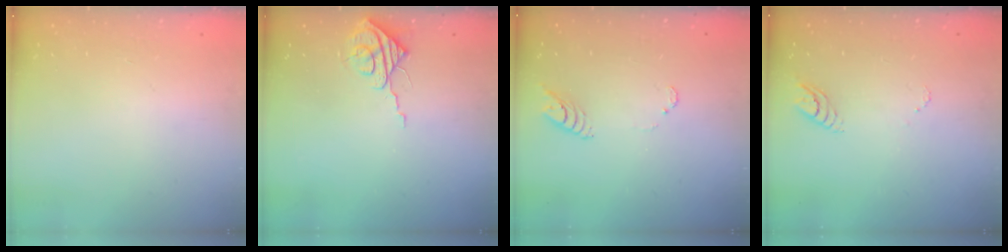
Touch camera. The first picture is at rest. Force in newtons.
{"total": 7.1, "press": 7.1, "slide": 0.1}
{"total": 4.7, "press": 4.7, "slide": 0.5}
{"total": 3.6, "press": 3.5, "slide": 0.6}